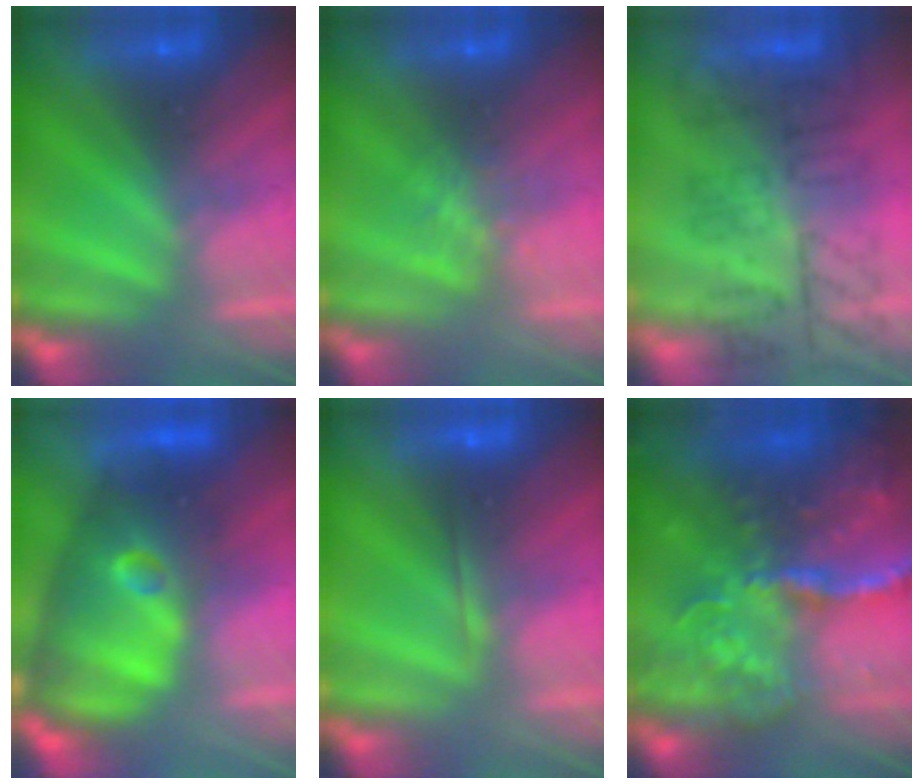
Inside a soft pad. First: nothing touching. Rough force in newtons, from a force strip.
{"total": 2.2}
{"total": 3.9}
{"total": 8.0}
{"total": 2.0}
{"total": 8.7}